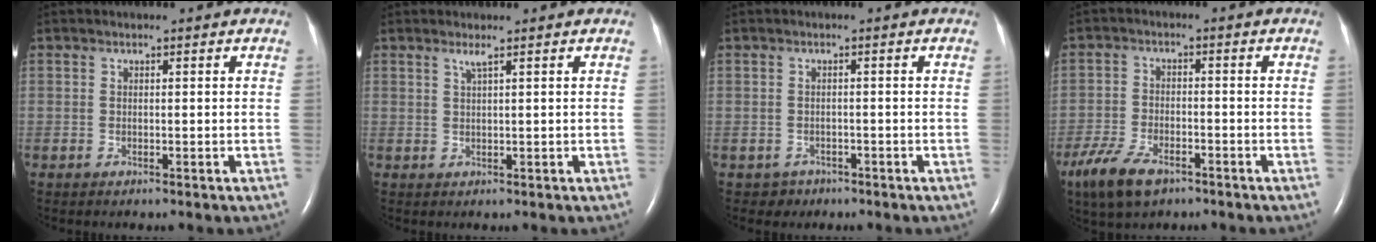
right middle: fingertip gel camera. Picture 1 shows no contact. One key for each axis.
{"total": 1.2, "fx": 0.8, "fy": -0.3, "fz": 0.9, "tx": -0.026, "ty": -0.001, "tz": 0.020}
{"total": 1.7, "fx": -1.1, "fy": 1.3, "fz": -0.2, "tx": -0.003, "ty": 0.007, "tz": -0.015}
{"total": 7.9, "fx": -5.2, "fy": 3.2, "fz": 4.9, "tx": -0.106, "ty": -0.011, "tz": -0.093}